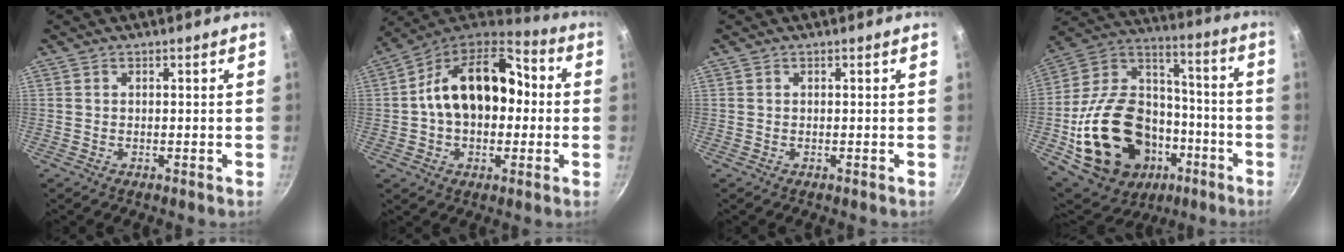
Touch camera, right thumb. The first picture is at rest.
{"total": 20.4, "force": [1.0, 13.7, 15.1], "torque": [-0.216, 0.045, 0.000]}
{"total": 0.0}
{"total": 30.7, "force": [-9.0, 22.4, 19.0], "torque": [-0.312, 0.072, -0.130]}